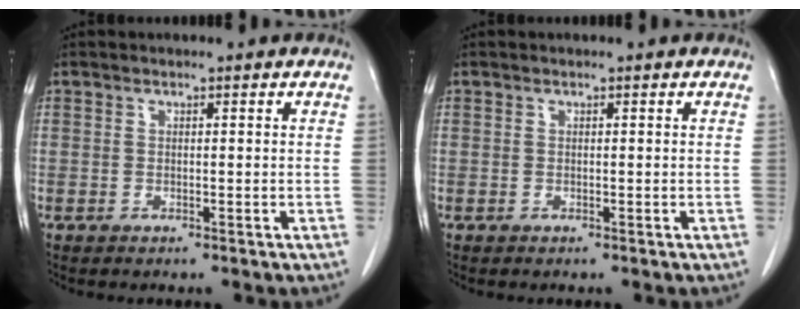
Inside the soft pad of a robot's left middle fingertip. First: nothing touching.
{"total": 0.0}